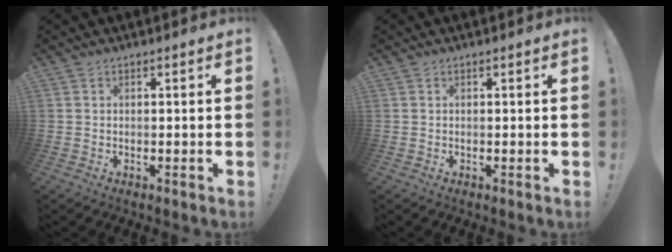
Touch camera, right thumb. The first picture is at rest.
{"total": 0.0}